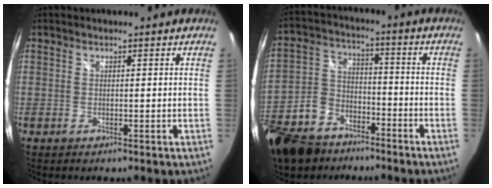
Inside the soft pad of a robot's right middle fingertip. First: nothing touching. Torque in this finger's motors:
{"motor_torque": [0.09, -0.16, -0.36, -0.17]}